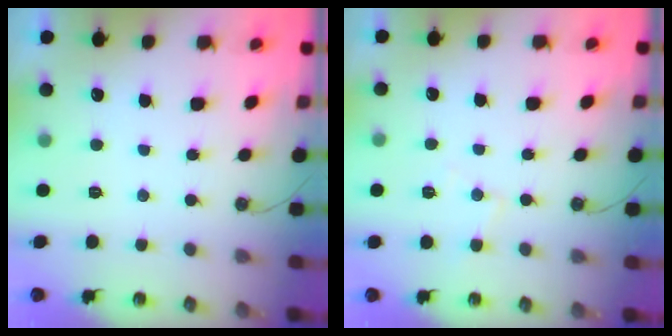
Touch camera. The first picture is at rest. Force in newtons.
{"total": 4.6, "press": 4.5, "slide": 0.8}